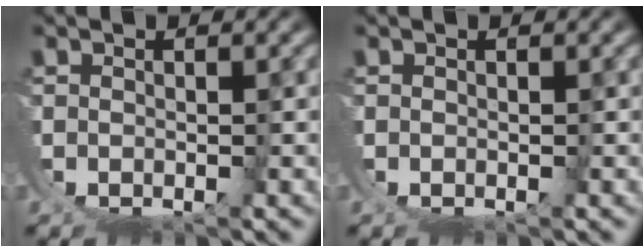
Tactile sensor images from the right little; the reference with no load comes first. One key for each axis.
{"total": 0.0}